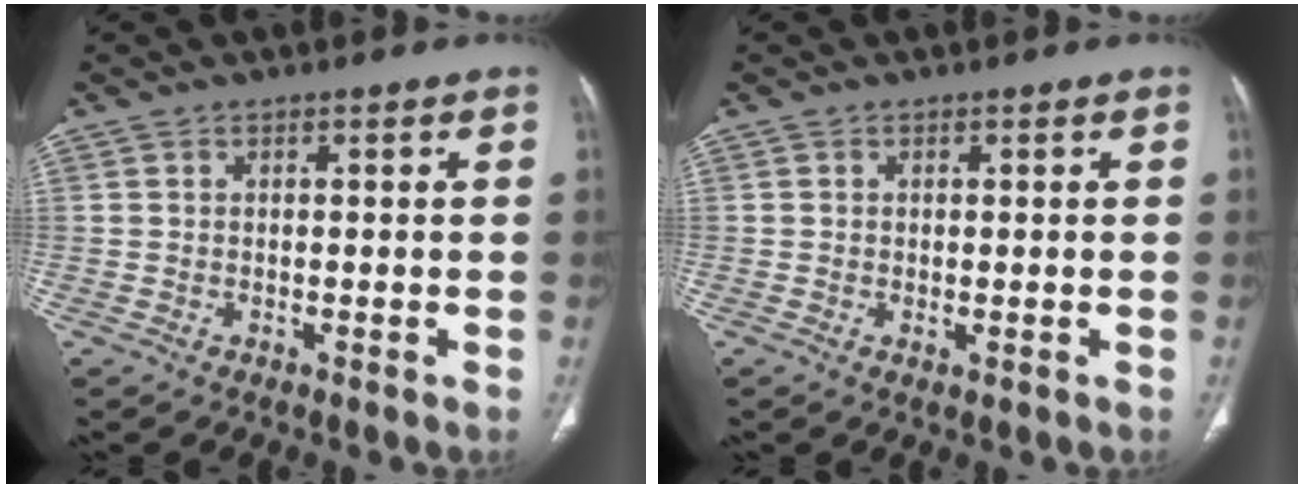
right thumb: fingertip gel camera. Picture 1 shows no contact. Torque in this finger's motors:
{"motor_torque": [-0.25, 0.04, -0.38, 0.04, -0.02]}